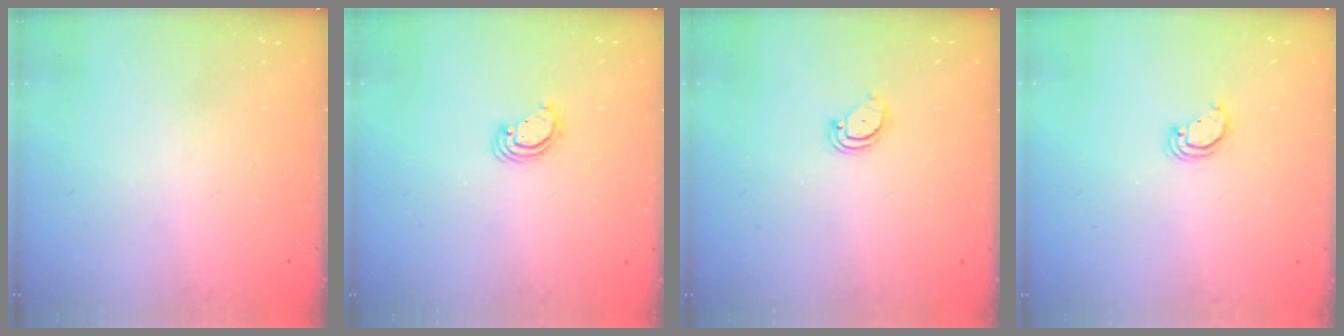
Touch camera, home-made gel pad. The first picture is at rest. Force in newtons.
{"total": 3.6, "press": 3.6, "slide": 0.2}
{"total": 2.6, "press": 2.6, "slide": 0.2}
{"total": 2.9, "press": 2.9, "slide": 0.1}